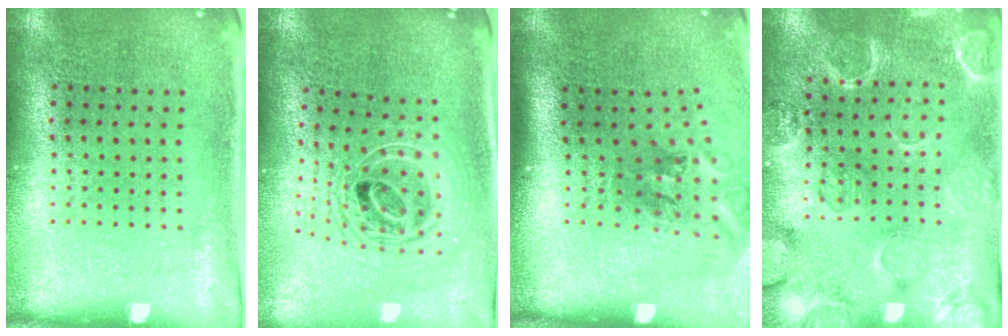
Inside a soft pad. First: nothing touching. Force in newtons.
{"total": 2.4, "press": 1.8, "slide": 1.6}
{"total": 2.1, "press": 1.3, "slide": 1.6}
{"total": 2.5, "press": 2.5, "slide": 0.3}